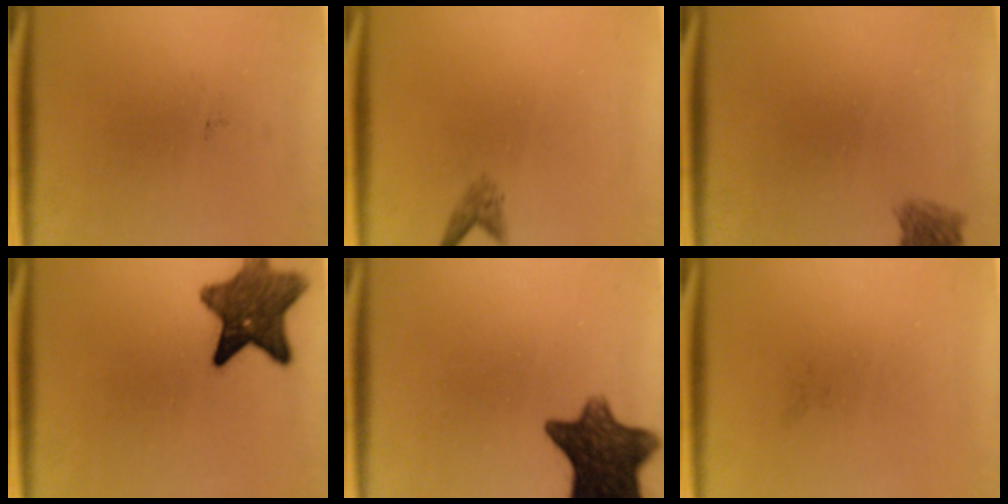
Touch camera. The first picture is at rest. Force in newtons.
{"total": 1.3}
{"total": 2.6}
{"total": 9.7}
{"total": 11.6}
{"total": 0.0}